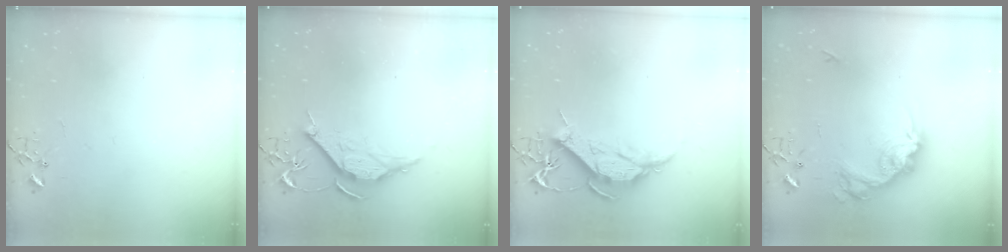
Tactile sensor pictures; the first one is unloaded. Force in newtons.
{"total": 10.7, "press": 10.7, "slide": 0.7}
{"total": 12.5, "press": 12.4, "slide": 1.3}
{"total": 17.6, "press": 17.6, "slide": 1.0}